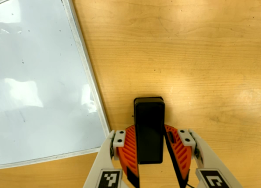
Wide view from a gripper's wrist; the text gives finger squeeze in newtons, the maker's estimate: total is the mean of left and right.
{"total": 0.0}